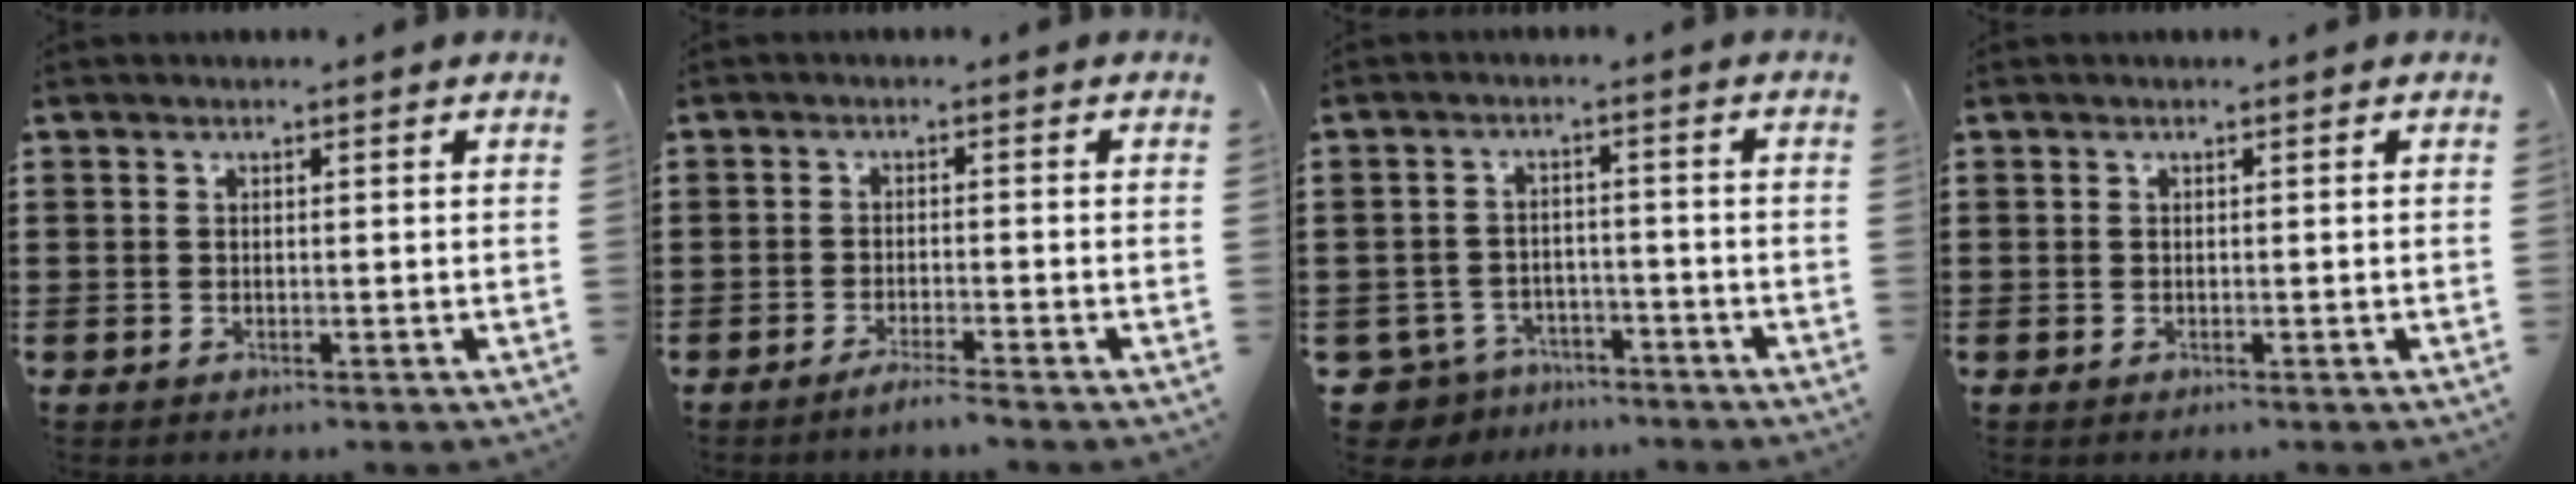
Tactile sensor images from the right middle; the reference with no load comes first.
{"total": 2.1, "force": [-1.8, -0.3, 1.0], "torque": [-0.016, 0.000, -0.033]}
{"total": 4.3, "force": [-4.0, 1.4, 0.5], "torque": [-0.036, -0.001, -0.089]}
{"total": 0.0}